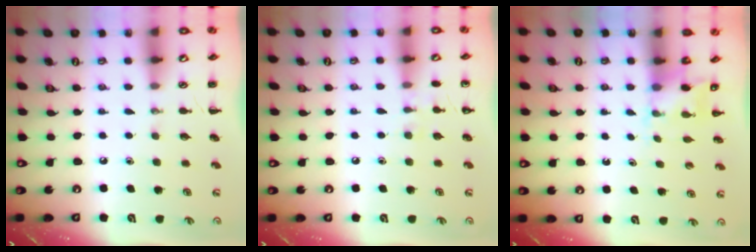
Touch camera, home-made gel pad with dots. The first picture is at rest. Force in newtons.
{"total": 5.6, "press": 5.4, "slide": 1.6}
{"total": 3.0, "press": 2.8, "slide": 1.0}